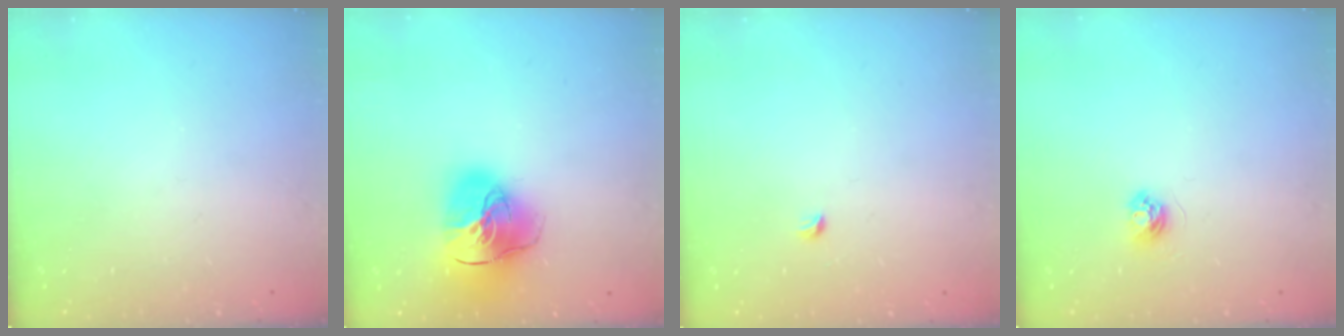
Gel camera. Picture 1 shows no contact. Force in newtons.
{"total": 20.8, "press": 20.6, "slide": 2.7}
{"total": 2.7, "press": 2.6, "slide": 0.6}
{"total": 4.0, "press": 4.0, "slide": 0.4}